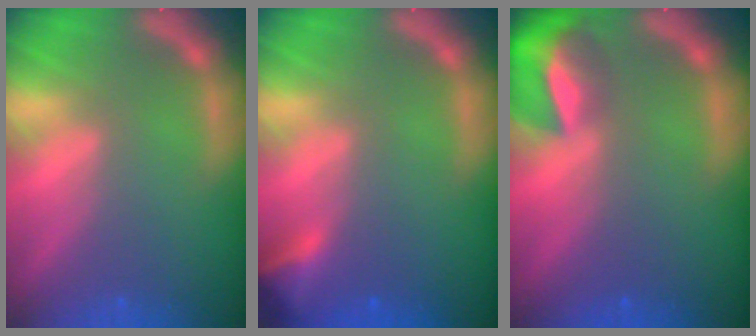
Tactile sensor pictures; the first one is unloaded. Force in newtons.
{"total": 2.9}
{"total": 6.9}